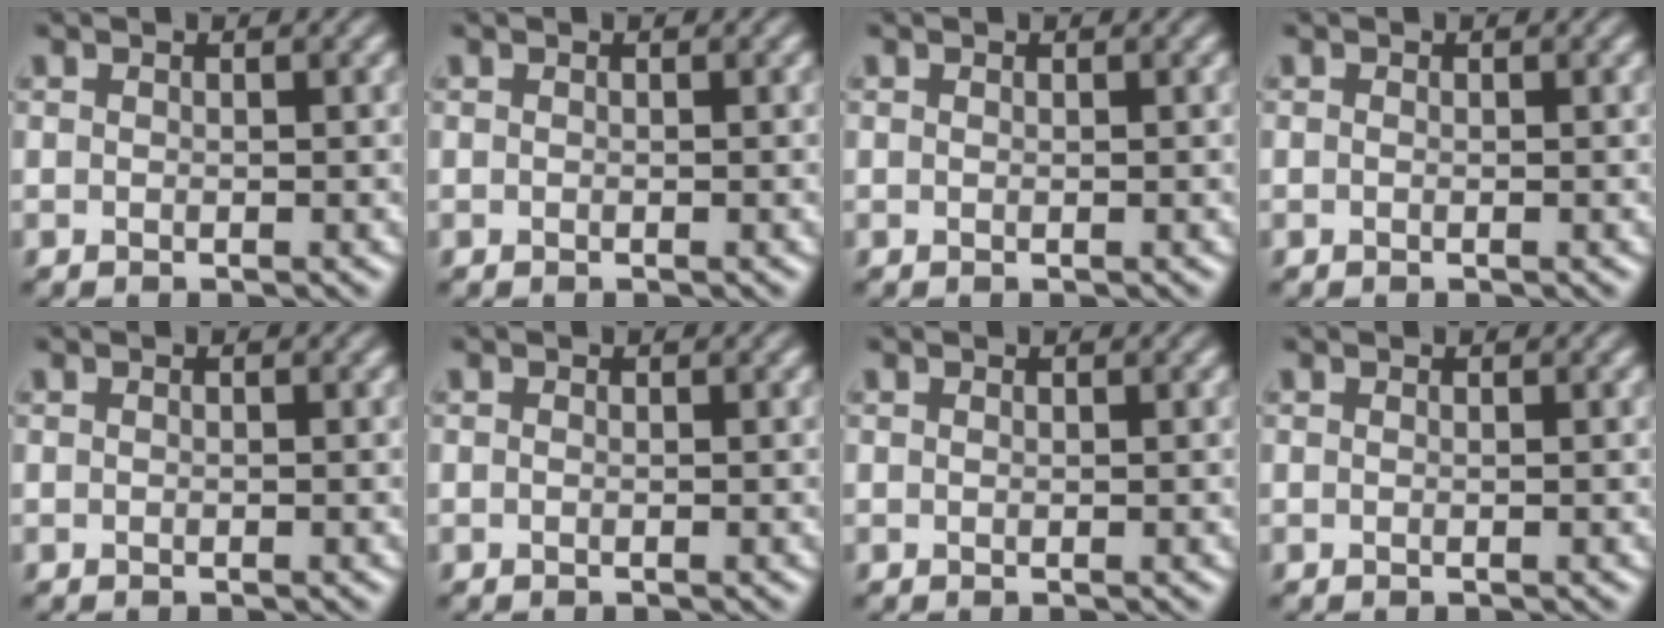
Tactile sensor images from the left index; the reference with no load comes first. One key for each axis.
{"total": 0.0}
{"total": 0.0}
{"total": 0.0}
{"total": 0.0}
{"total": 0.0}
{"total": 0.0}
{"total": 0.0}